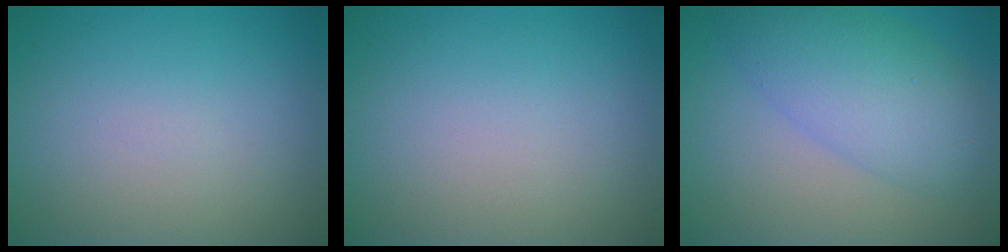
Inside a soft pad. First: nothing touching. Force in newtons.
{"total": 0.0}
{"total": 4.7, "press": 4.7, "slide": 0.1}